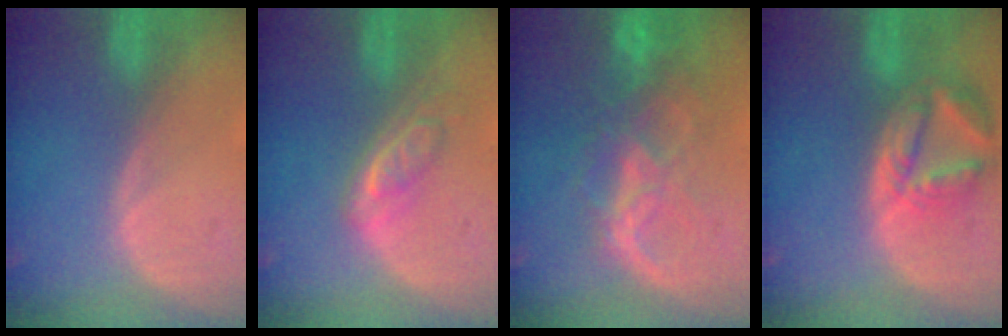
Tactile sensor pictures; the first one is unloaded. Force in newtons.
{"total": 5.0, "press": 4.6, "slide": 1.9}
{"total": 8.8, "press": 7.5, "slide": 4.7}
{"total": 8.2, "press": 7.3, "slide": 3.7}